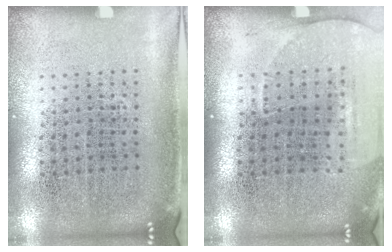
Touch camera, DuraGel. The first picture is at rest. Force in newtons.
{"total": 1.4, "press": 1.3, "slide": 0.4}